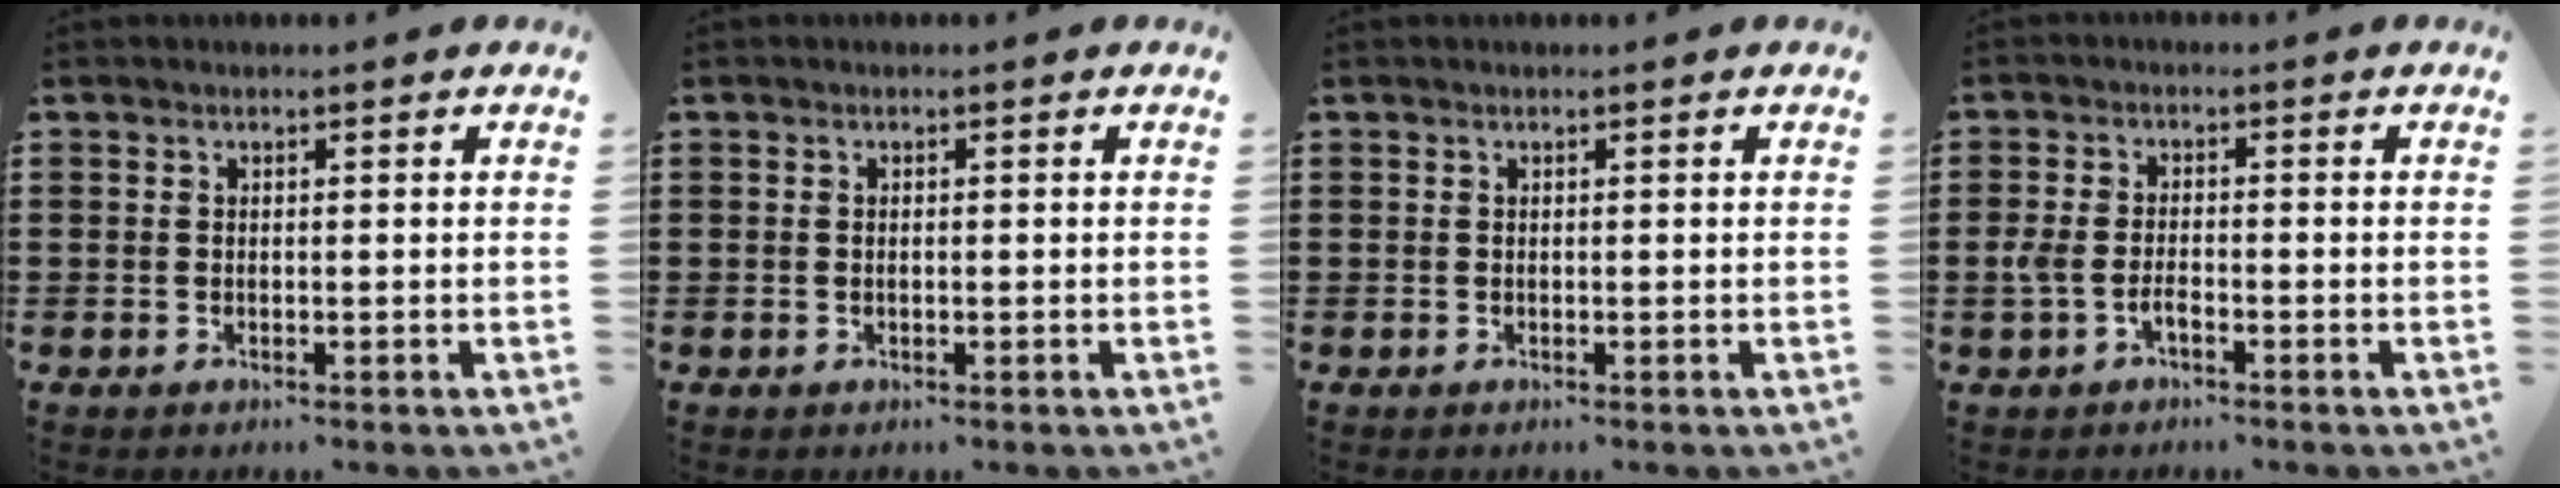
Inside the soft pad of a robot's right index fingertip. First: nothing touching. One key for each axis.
{"total": 0.5, "fx": -0.1, "fy": 0.0, "fz": 0.5, "tx": -0.013, "ty": -0.005, "tz": 0.000}
{"total": 0.0}
{"total": 2.9, "fx": -1.4, "fy": 1.0, "fz": 2.3, "tx": -0.055, "ty": -0.003, "tz": -0.029}